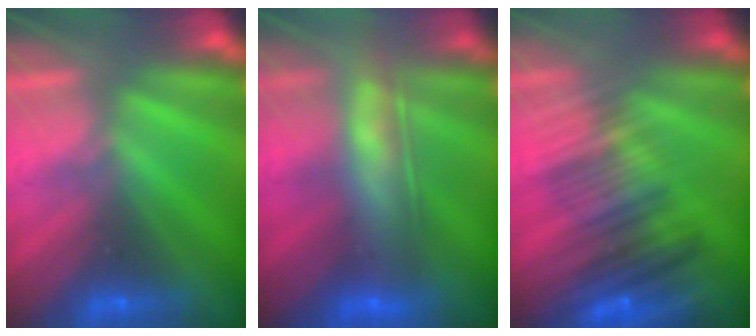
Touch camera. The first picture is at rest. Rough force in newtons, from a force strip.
{"total": 6.3}
{"total": 9.4}